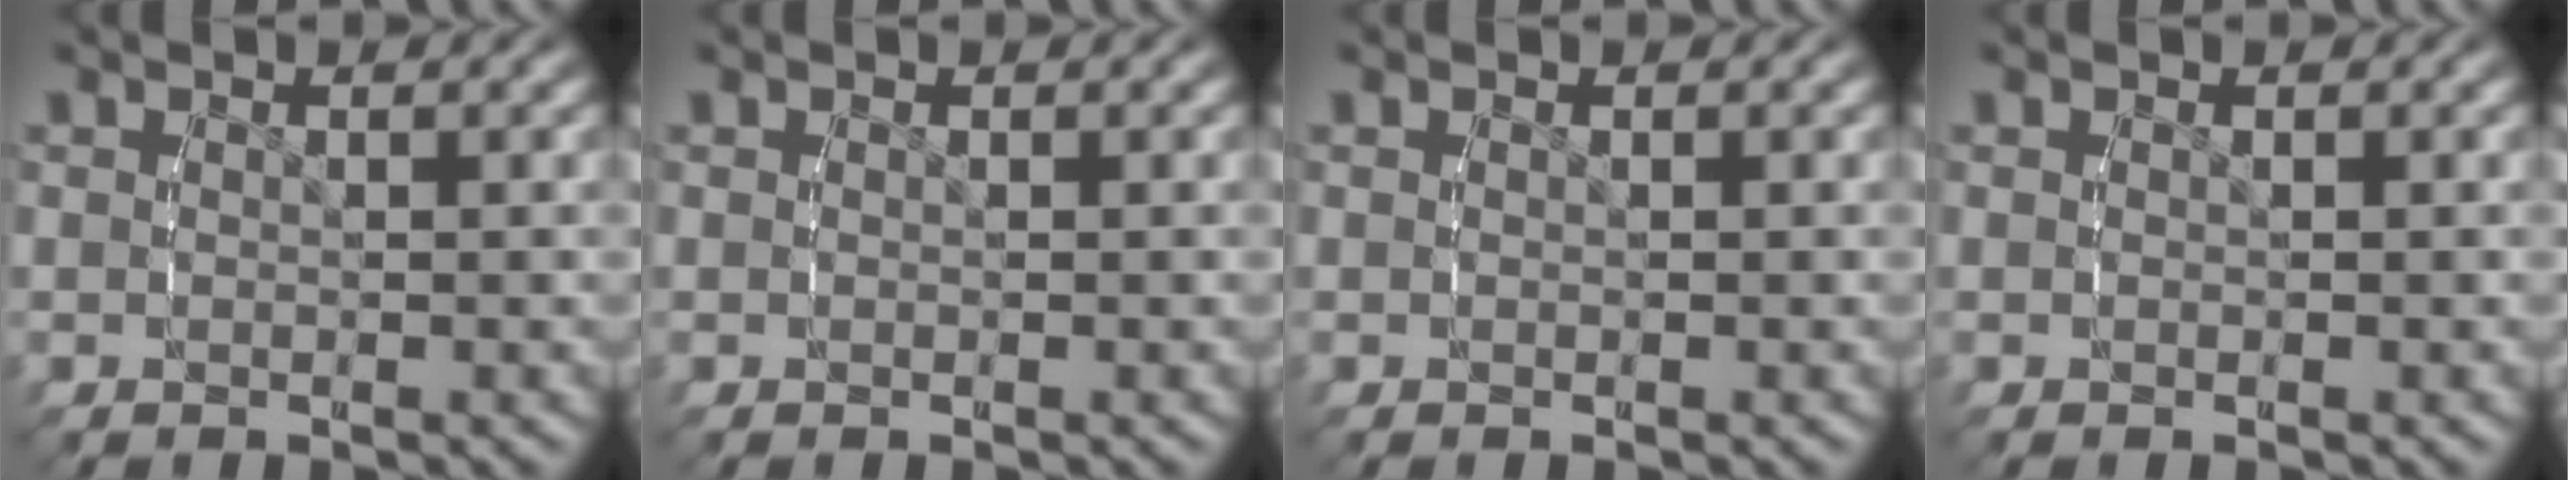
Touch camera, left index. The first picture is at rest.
{"total": 0.0}
{"total": 0.0}
{"total": 0.0}